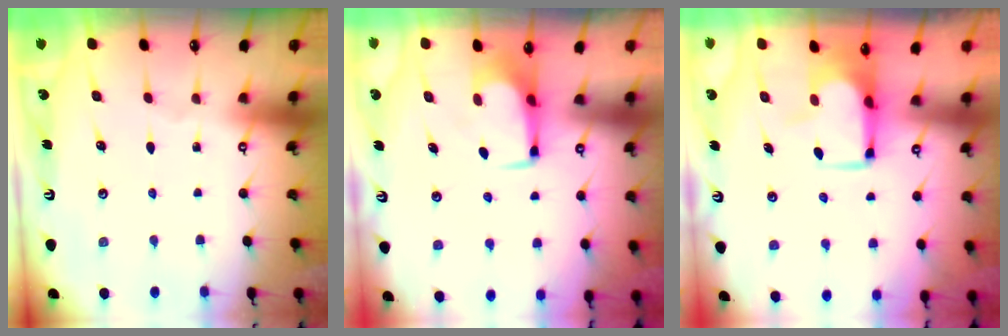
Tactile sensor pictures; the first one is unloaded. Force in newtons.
{"total": 1.9, "press": 1.7, "slide": 0.7}
{"total": 2.2, "press": 2.2, "slide": 0.5}